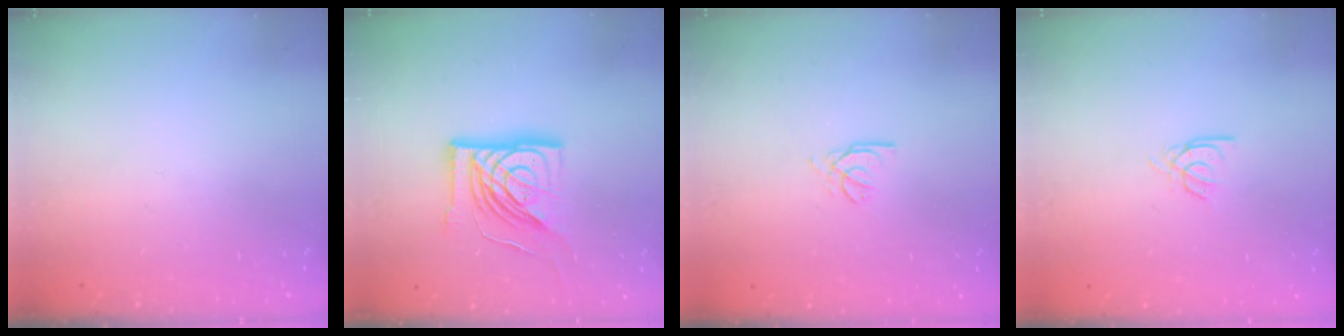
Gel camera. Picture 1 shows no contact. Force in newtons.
{"total": 16.9, "press": 16.8, "slide": 1.9}
{"total": 2.6, "press": 2.6, "slide": 0.3}
{"total": 2.4, "press": 2.4, "slide": 0.4}